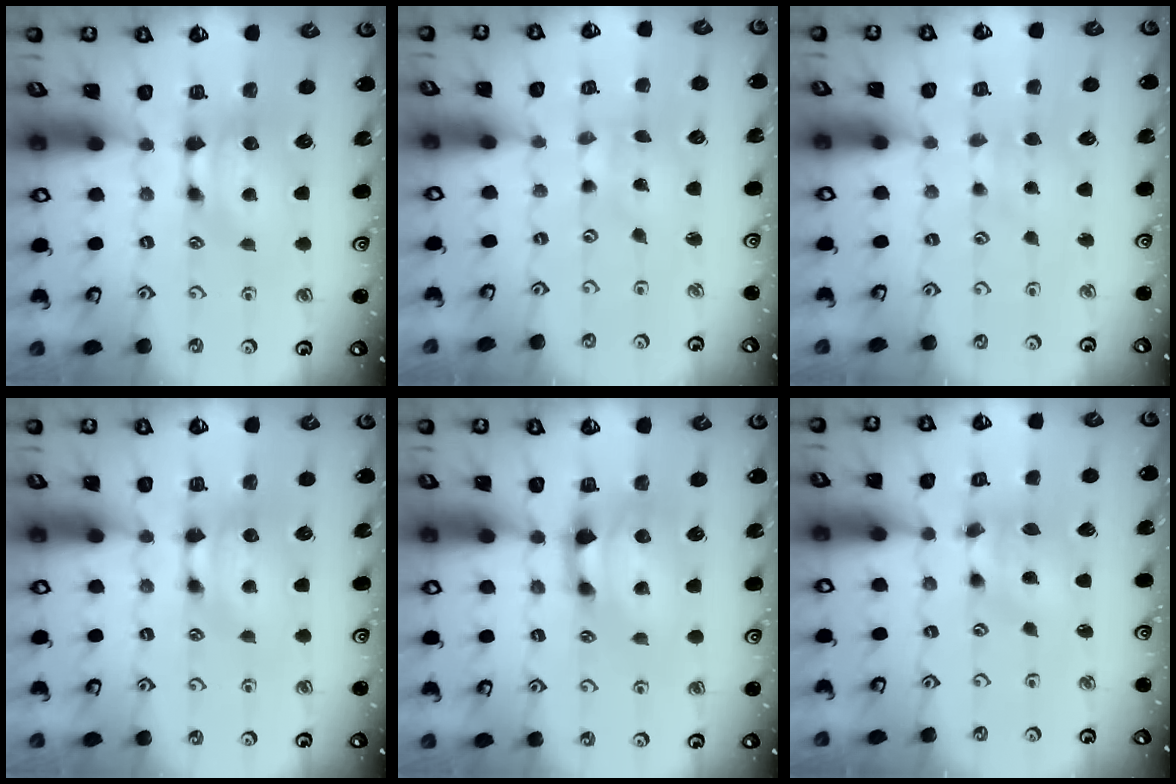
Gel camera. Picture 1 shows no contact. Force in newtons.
{"total": 5.5, "press": 5.4, "slide": 0.8}
{"total": 2.6, "press": 2.6, "slide": 0.0}
{"total": 0.0}
{"total": 2.3, "press": 1.8, "slide": 1.4}
{"total": 2.8, "press": 2.4, "slide": 1.5}